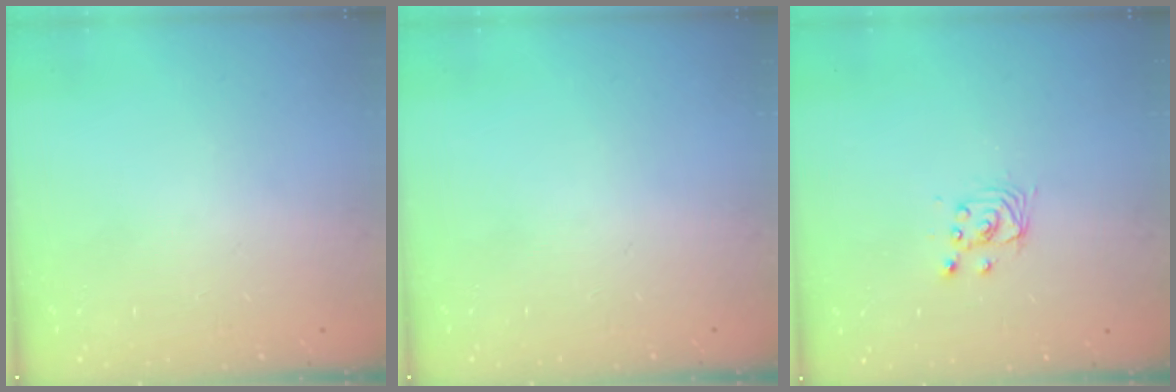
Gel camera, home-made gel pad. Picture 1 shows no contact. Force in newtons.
{"total": 0.0}
{"total": 2.9, "press": 2.9, "slide": 0.0}